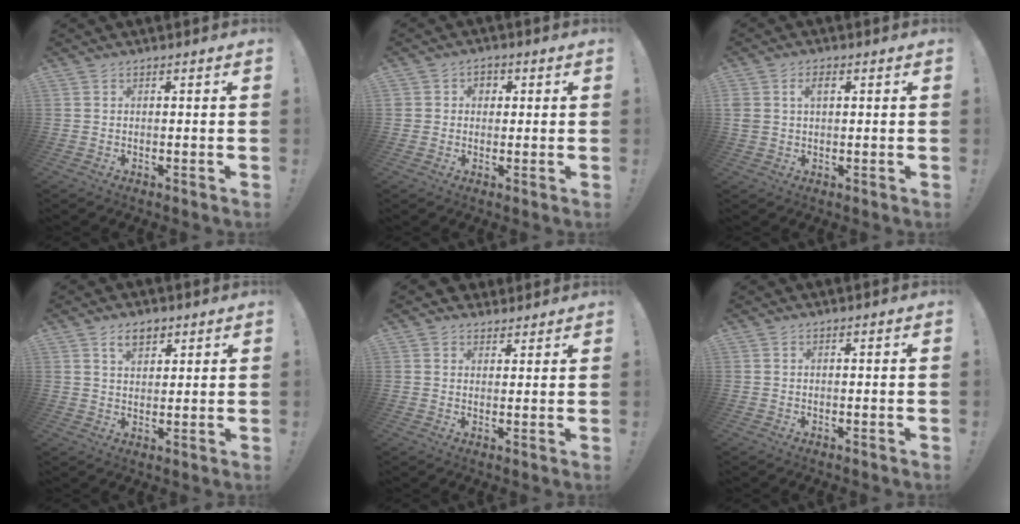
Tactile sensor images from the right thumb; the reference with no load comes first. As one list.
[{"total": 3.4, "force": [0.3, 3.3, 0.9], "torque": [-0.016, 0.005, 0.005]}, {"total": 3.7, "force": [1.1, 2.4, 2.6], "torque": [-0.060, 0.007, 0.016]}, {"total": 5.4, "force": [3.2, 3.2, 2.9], "torque": [-0.039, -0.008, 0.057]}, {"total": 3.8, "force": [2.9, 2.4, 0.3], "torque": [0.007, -0.014, 0.052]}, {"total": 0.0}]